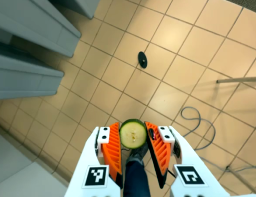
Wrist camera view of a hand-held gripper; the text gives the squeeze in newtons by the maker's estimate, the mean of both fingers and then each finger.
{"total": 8.0, "left": 7.5, "right": 8.4}